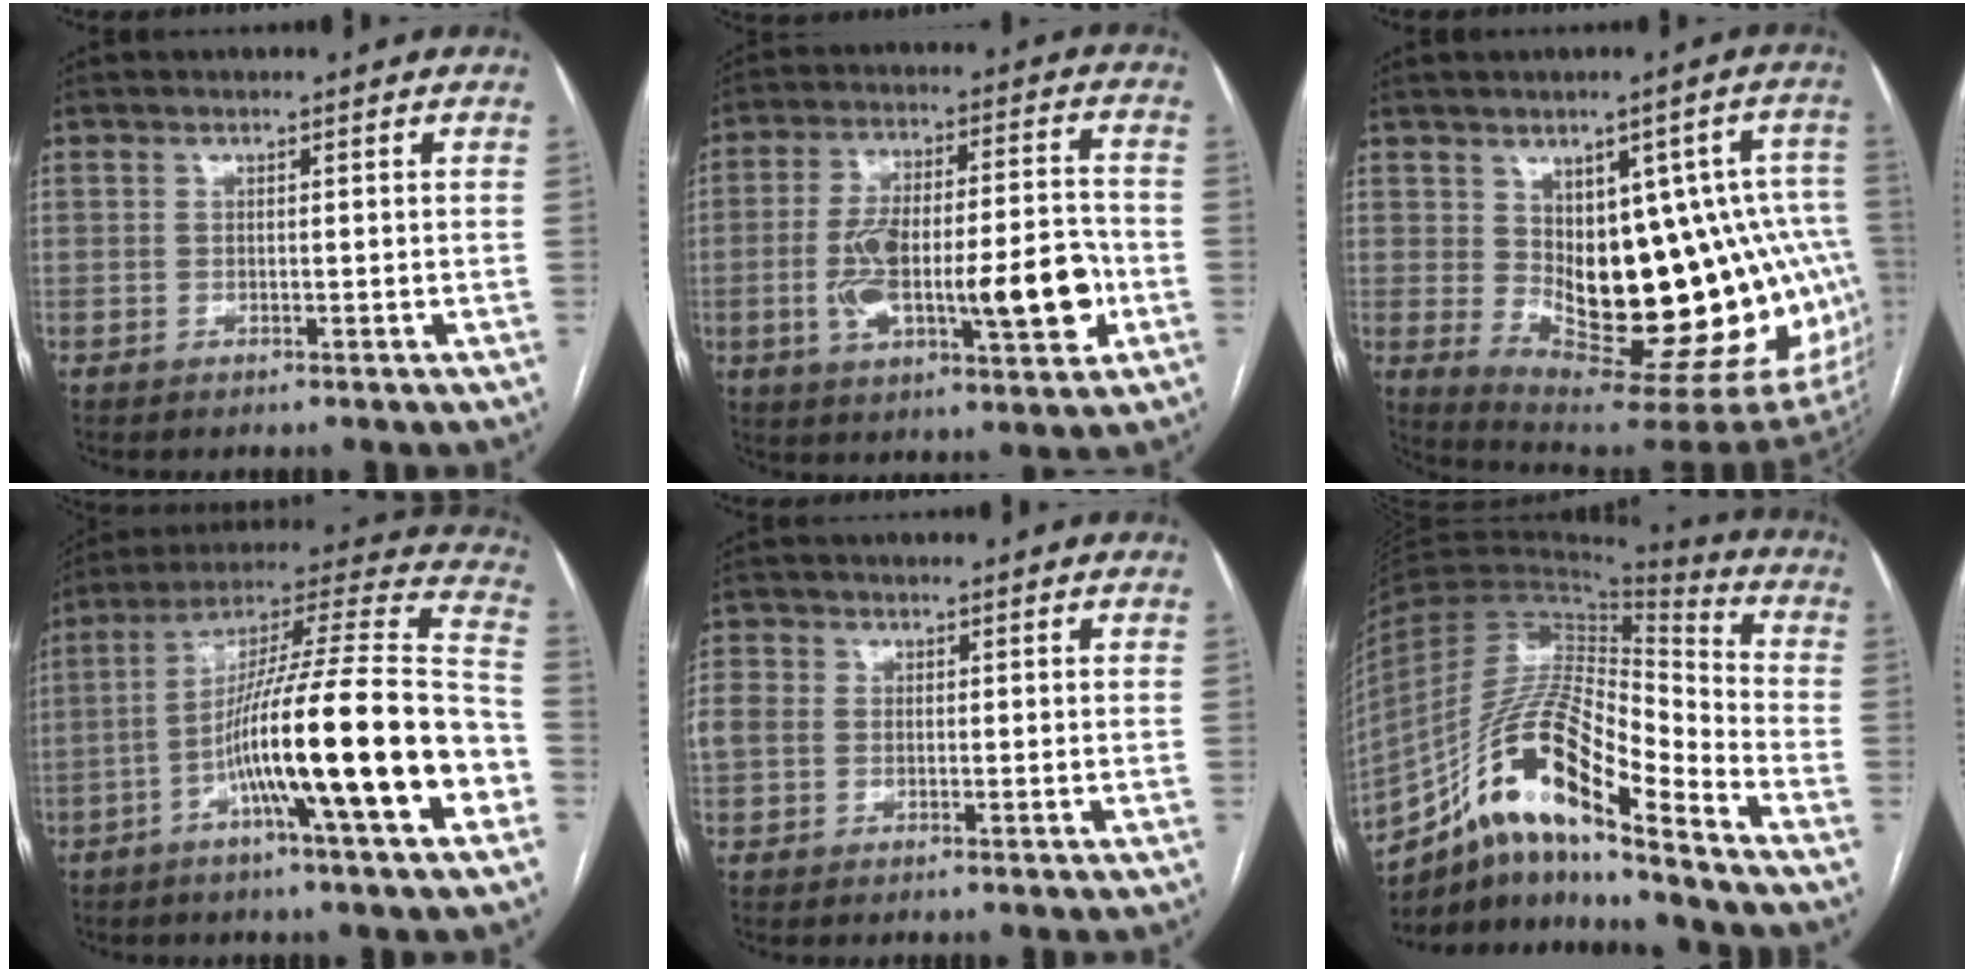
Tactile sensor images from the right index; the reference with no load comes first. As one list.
[{"total": 18.0, "force": [-4.1, 4.8, 16.8], "torque": [-0.282, 0.018, -0.057]}, {"total": 23.1, "force": [-0.8, 8.8, 21.4], "torque": [-0.195, 0.018, 0.019]}, {"total": 23.1, "force": [-7.7, 0.4, 21.8], "torque": [-0.323, 0.001, -0.134]}, {"total": 3.7, "force": [-0.1, 3.2, 1.8], "torque": [-0.056, 0.021, 0.000]}, {"total": 17.8, "force": [-10.7, 3.3, 13.8], "torque": [-0.262, 0.016, -0.187]}]